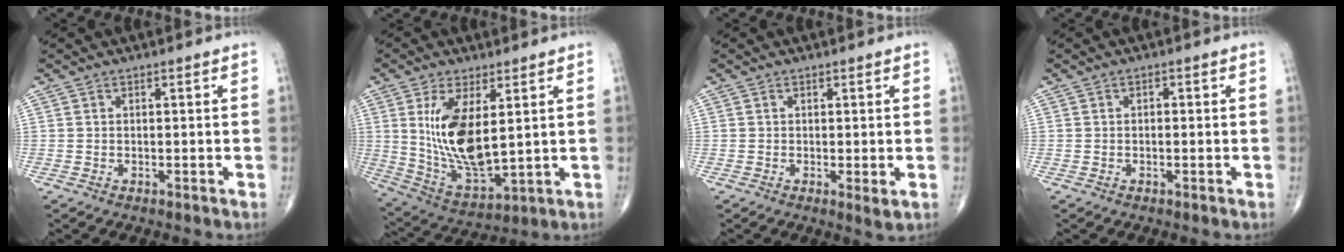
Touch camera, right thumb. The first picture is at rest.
{"total": 14.7, "force": [3.1, 6.3, 12.9], "torque": [-0.243, -0.027, 0.078]}
{"total": 2.1, "force": [-0.3, 0.4, 2.0], "torque": [-0.037, -0.010, -0.006]}
{"total": 0.9, "force": [0.0, 0.5, 0.7], "torque": [-0.011, 0.002, -0.001]}